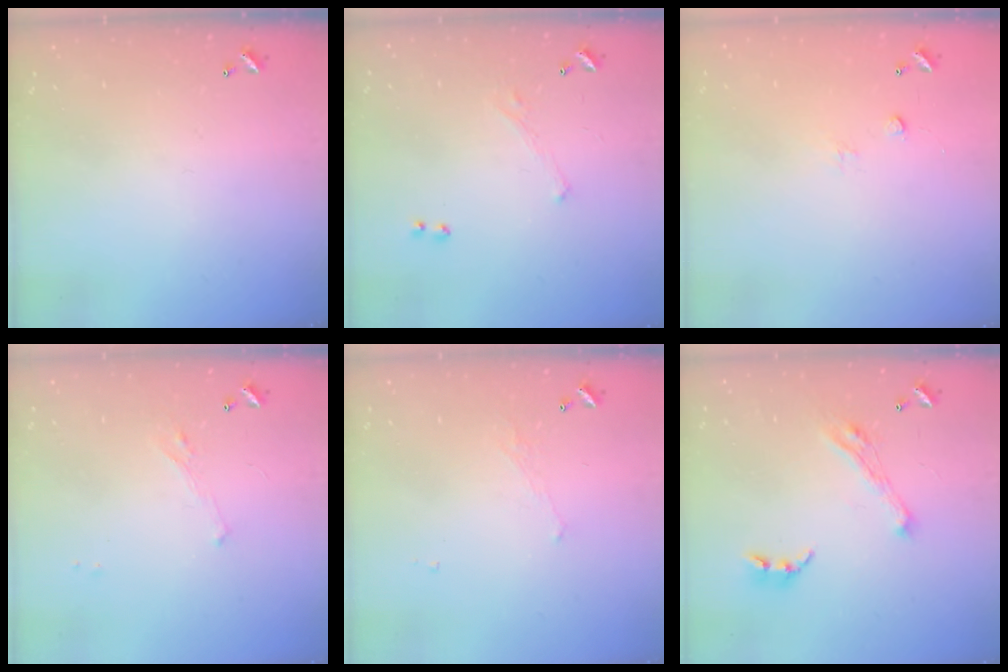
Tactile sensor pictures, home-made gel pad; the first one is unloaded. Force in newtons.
{"total": 1.6, "press": 1.5, "slide": 0.6}
{"total": 4.9, "press": 4.9, "slide": 0.7}
{"total": 1.4, "press": 1.3, "slide": 0.6}
{"total": 1.1, "press": 0.8, "slide": 0.7}
{"total": 7.0, "press": 6.8, "slide": 1.3}